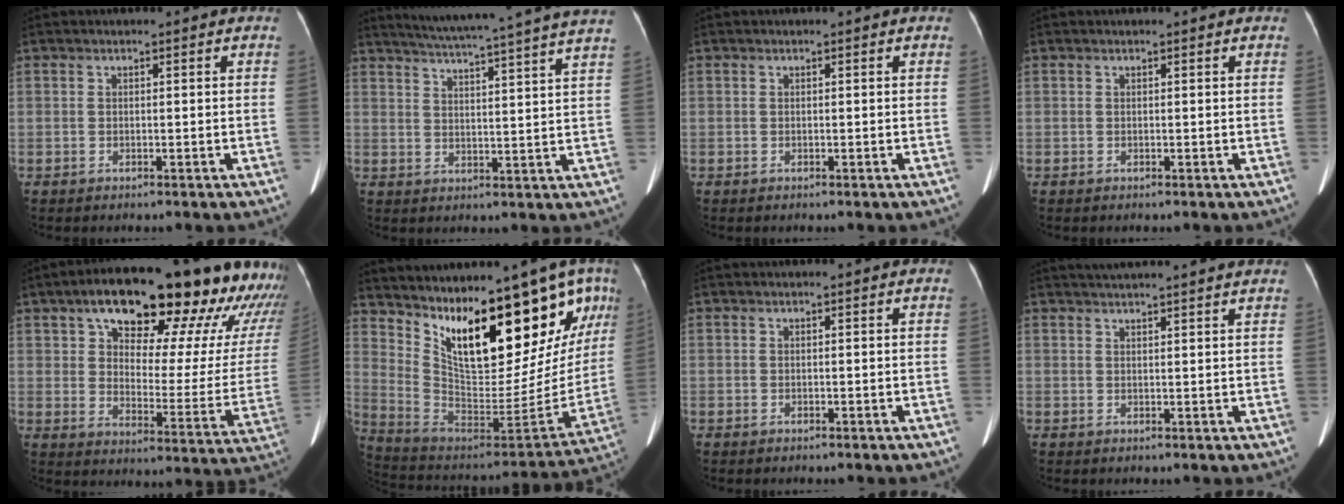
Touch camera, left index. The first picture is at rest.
{"total": 21.5, "force": [19.1, -1.6, 9.7], "torque": [-0.161, -0.044, 0.242]}
{"total": 0.0}
{"total": 1.3, "force": [1.2, 0.0, 0.4], "torque": [-0.004, 0.000, 0.013]}
{"total": 28.1, "force": [21.5, 8.6, 16.0], "torque": [-0.215, -0.023, 0.261]}
{"total": 26.2, "force": [17.9, 8.5, 17.1], "torque": [-0.261, -0.028, 0.271]}
{"total": 0.0}
{"total": 10.9, "force": [9.9, -0.3, 4.6], "torque": [-0.074, 0.009, 0.120]}